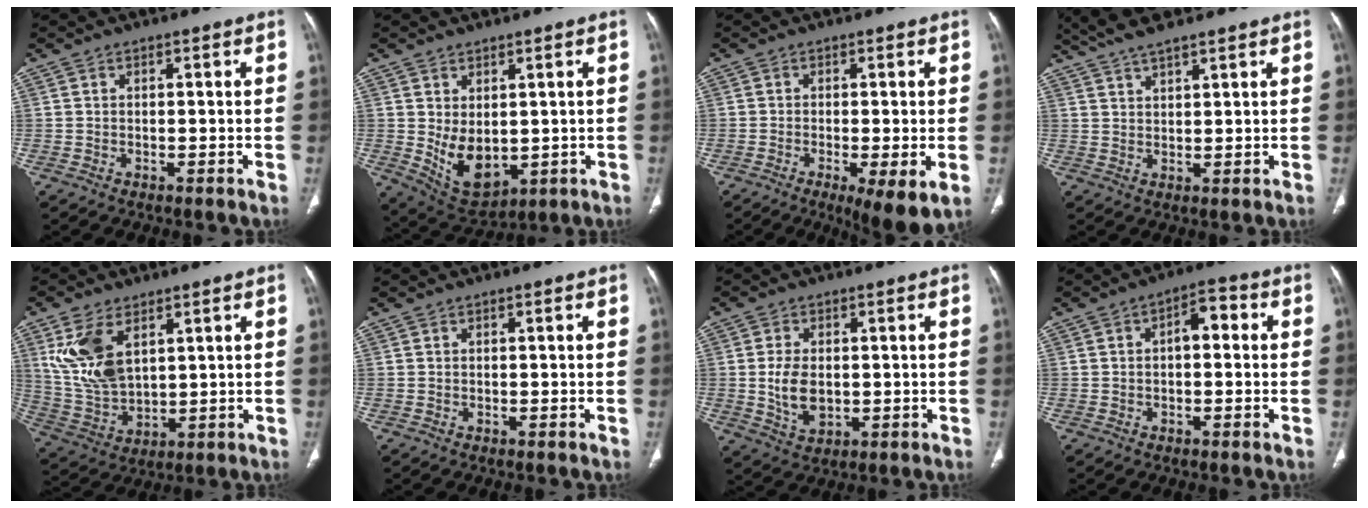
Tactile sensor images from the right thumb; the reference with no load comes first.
{"total": 9.2, "force": [0.0, 5.9, 7.1], "torque": [-0.102, -0.014, 0.031]}
{"total": 8.4, "force": [-3.0, 1.8, 7.6], "torque": [-0.119, -0.018, -0.046]}
{"total": 7.2, "force": [5.8, 1.3, 4.0], "torque": [-0.077, -0.001, 0.112]}
{"total": 12.2, "force": [5.0, 6.7, 8.9], "torque": [-0.176, -0.018, 0.116]}
{"total": 0.0}
{"total": 6.9, "force": [0.0, 4.4, 5.3], "torque": [-0.097, -0.008, 0.010]}
{"total": 5.0, "force": [0.4, 2.7, 4.3], "torque": [-0.052, 0.018, -0.004]}